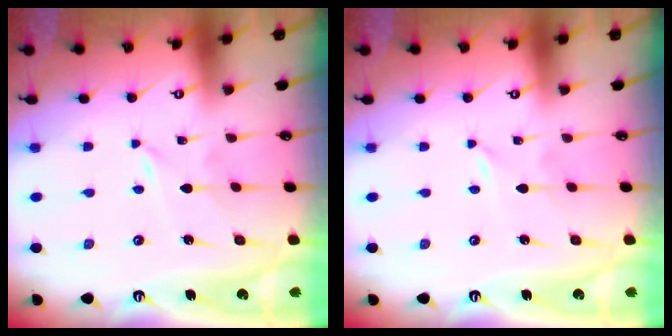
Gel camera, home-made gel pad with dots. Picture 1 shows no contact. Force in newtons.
{"total": 0.0}